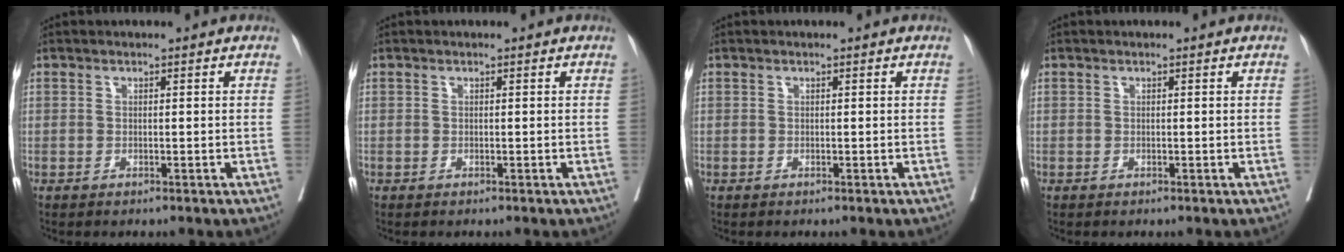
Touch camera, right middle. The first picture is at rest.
{"total": 0.0}
{"total": 0.0}
{"total": 0.0}